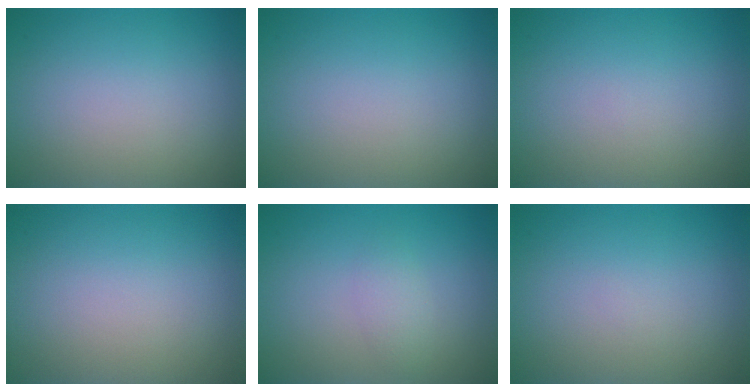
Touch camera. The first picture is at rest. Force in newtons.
{"total": 0.0}
{"total": 0.0}
{"total": 0.0}
{"total": 1.4, "press": 1.4, "slide": 0.0}
{"total": 0.0}